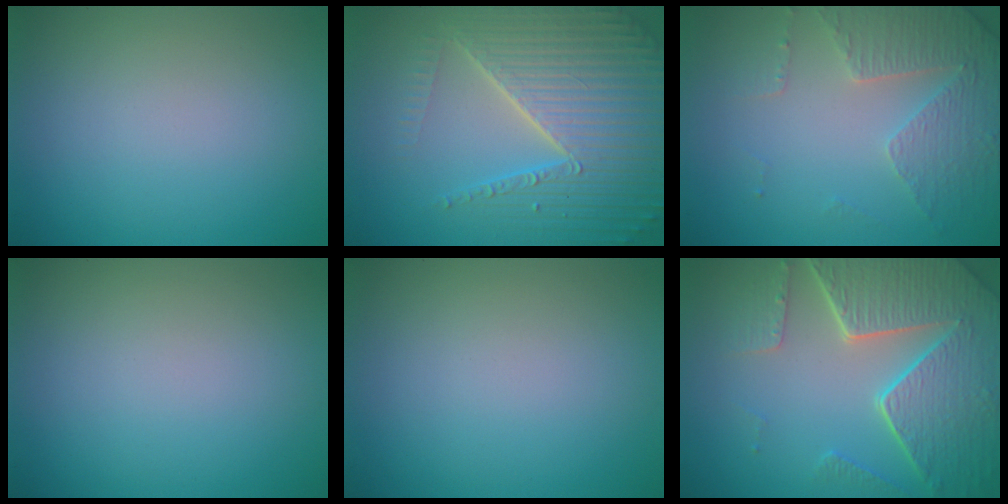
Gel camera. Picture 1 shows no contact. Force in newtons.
{"total": 7.0, "press": 6.8, "slide": 1.7}
{"total": 4.6, "press": 3.4, "slide": 3.2}
{"total": 0.0}
{"total": 0.0}
{"total": 8.4, "press": 6.0, "slide": 5.8}